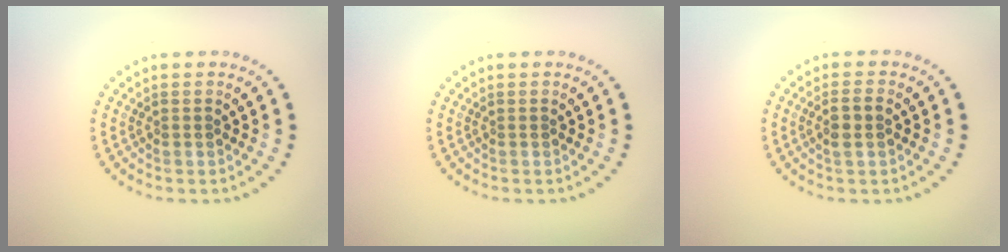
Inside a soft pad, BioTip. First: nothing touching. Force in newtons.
{"total": 0.0}
{"total": 1.9, "press": 1.8, "slide": 0.7}